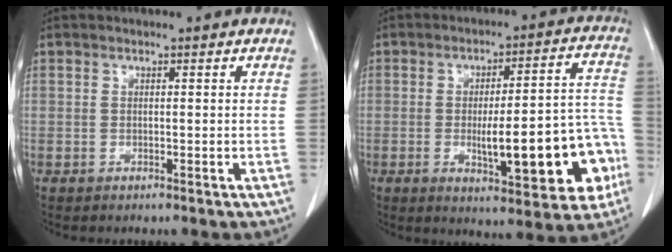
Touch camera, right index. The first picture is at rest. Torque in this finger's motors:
{"motor_torque": [1.11, 0.03, 0.63, 0.18]}